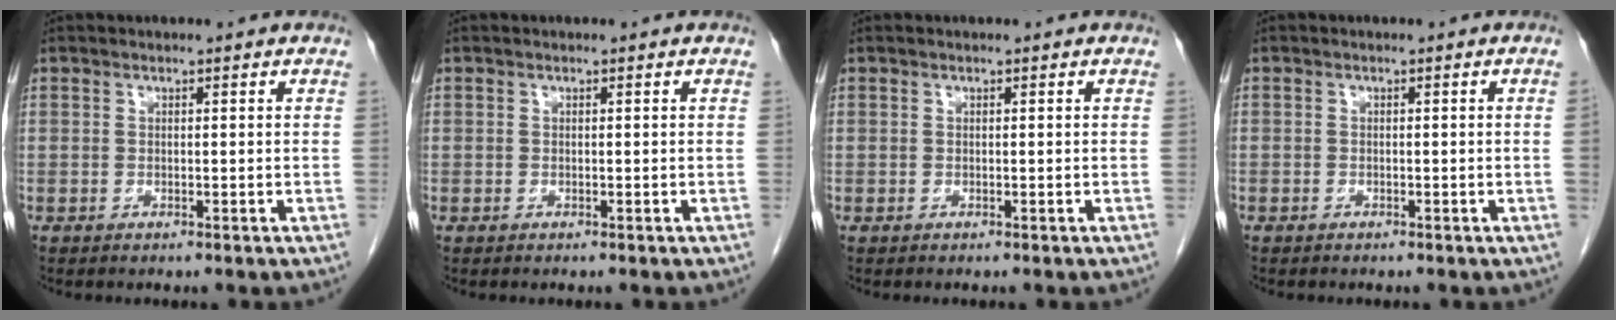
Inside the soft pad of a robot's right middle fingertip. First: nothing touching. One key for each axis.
{"total": 0.0}
{"total": 0.0}
{"total": 0.6, "fx": -0.2, "fy": -0.3, "fz": 0.5, "tx": 0.001, "ty": 0.004, "tz": -0.006}